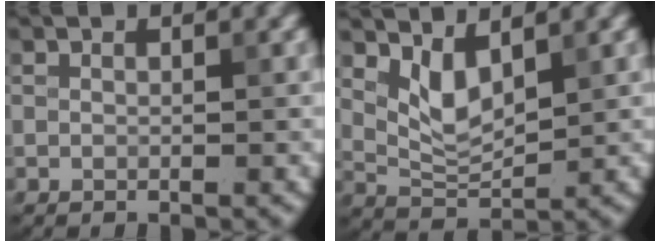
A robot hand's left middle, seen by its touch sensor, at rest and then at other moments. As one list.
[{"total": 3.4, "force": [1.8, 1.5, 2.5], "torque": [-0.055, -0.009, 0.042]}]